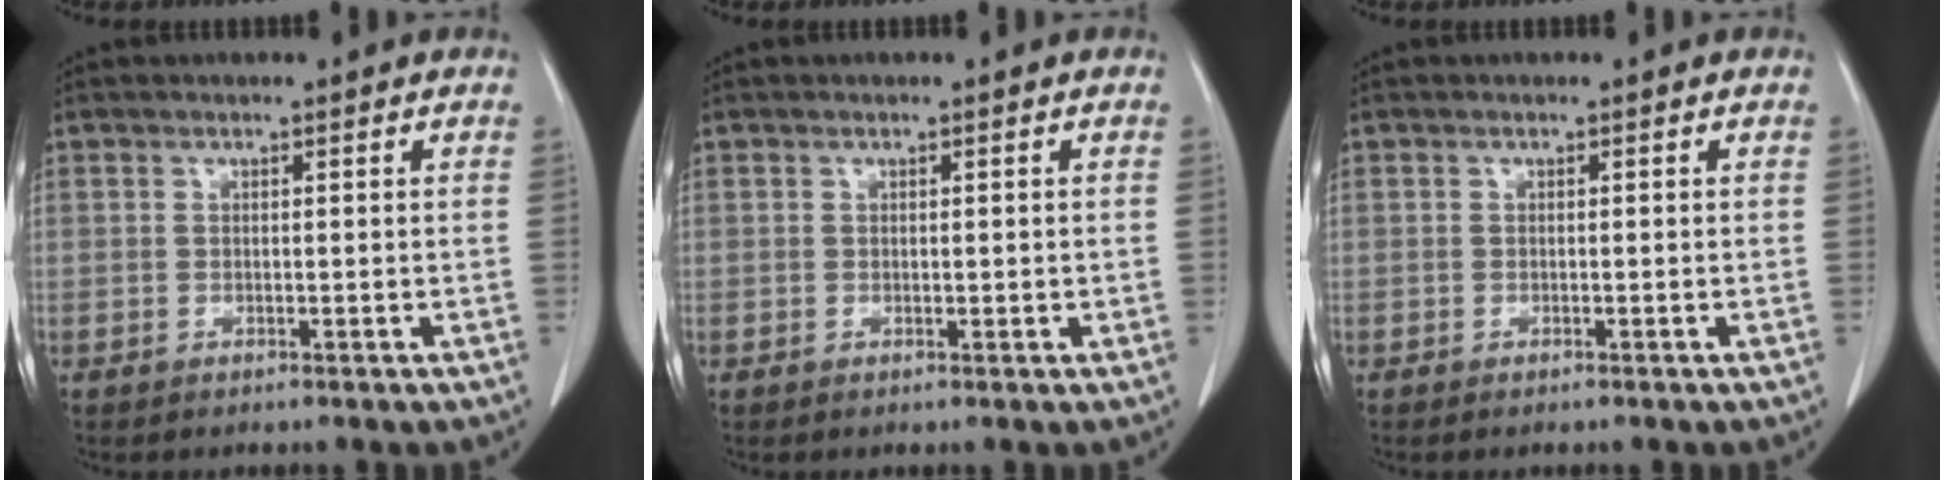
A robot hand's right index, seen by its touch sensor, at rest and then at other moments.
{"total": 0.5, "force": [0.0, 0.3, 0.4], "torque": [-0.005, 0.000, 0.003]}
{"total": 0.6, "force": [-0.5, 0.0, 0.3], "torque": [-0.008, -0.002, -0.007]}